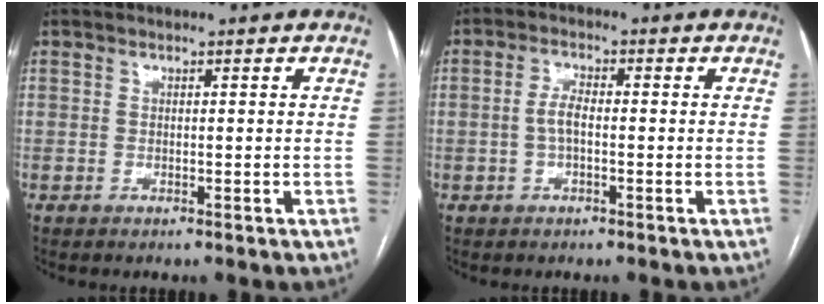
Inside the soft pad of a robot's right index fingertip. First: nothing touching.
{"total": 3.3, "force": [-0.4, 1.3, 3.1], "torque": [-0.064, 0.009, -0.007]}